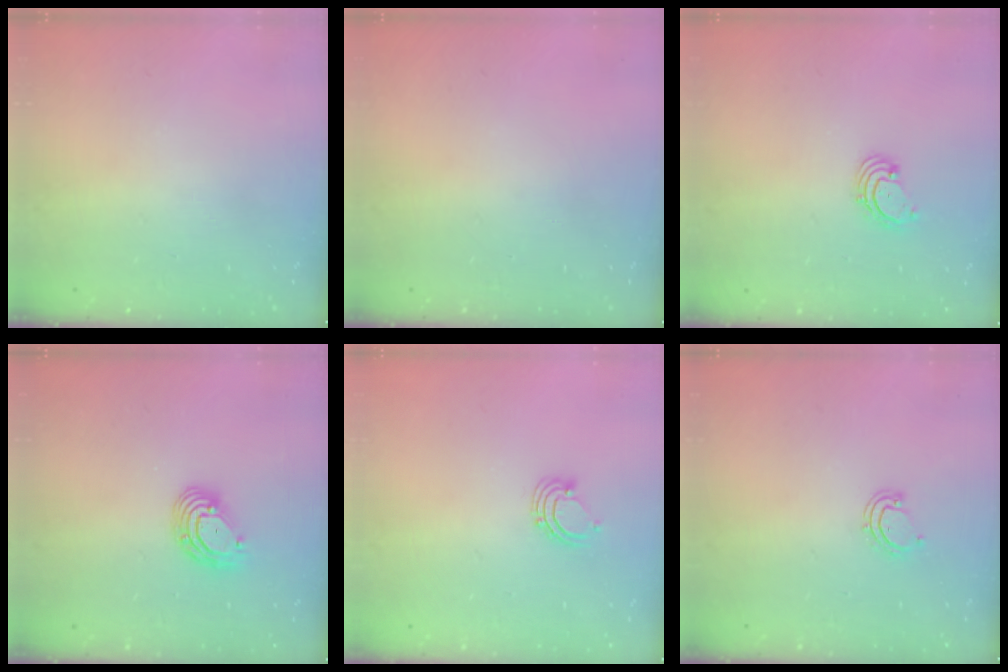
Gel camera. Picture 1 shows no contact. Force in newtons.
{"total": 0.0}
{"total": 1.6, "press": 1.6, "slide": 0.2}
{"total": 7.3, "press": 7.2, "slide": 1.3}
{"total": 2.9, "press": 2.9, "slide": 0.2}
{"total": 4.8, "press": 4.5, "slide": 1.8}